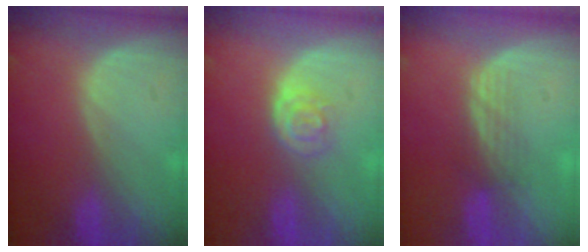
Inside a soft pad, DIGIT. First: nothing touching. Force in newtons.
{"total": 3.3, "press": 3.2, "slide": 0.6}
{"total": 2.9, "press": 2.6, "slide": 1.3}